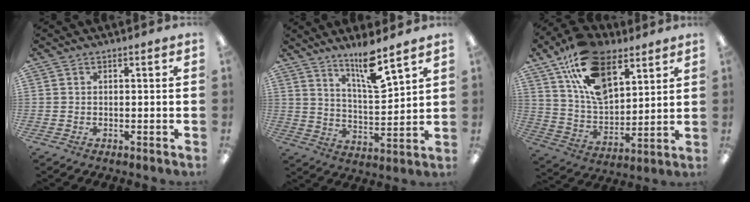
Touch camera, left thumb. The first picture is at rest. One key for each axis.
{"total": 11.4, "fx": 8.8, "fy": 2.1, "fz": 6.9, "tx": -0.110, "ty": -0.057, "tz": 0.148}
{"total": 18.8, "fx": 10.8, "fy": 10.4, "fz": 11.3, "tx": -0.206, "ty": -0.036, "tz": 0.200}